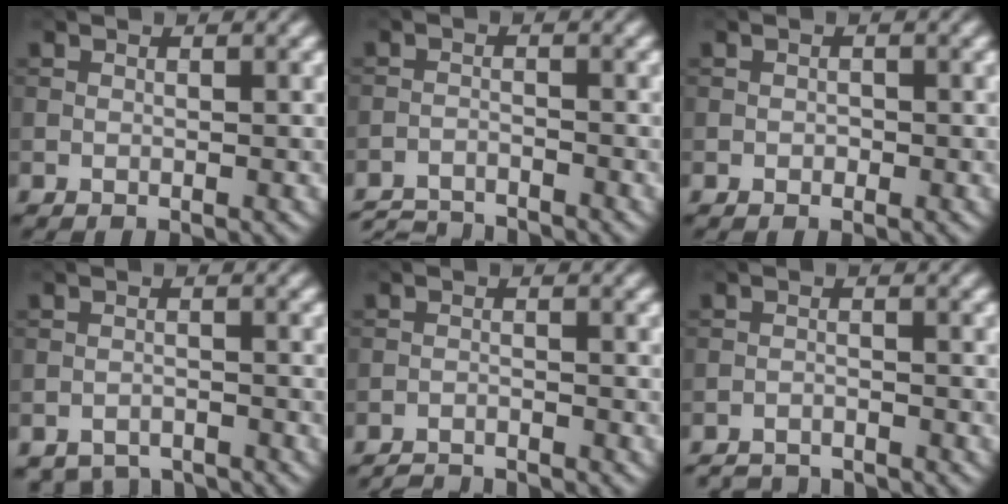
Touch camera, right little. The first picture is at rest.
{"total": 4.5, "force": [-4.4, 0.5, 0.9], "torque": [-0.023, -0.013, -0.082]}
{"total": 0.6, "force": [-0.2, 0.5, 0.2], "torque": [0.000, -0.003, -0.005]}
{"total": 3.1, "force": [-3.0, 0.7, 0.2], "torque": [0.000, -0.005, -0.052]}
{"total": 2.8, "force": [-2.7, 0.3, 0.6], "torque": [-0.011, -0.003, -0.053]}
{"total": 3.4, "force": [-3.4, 0.4, 0.5], "torque": [-0.014, -0.008, -0.060]}